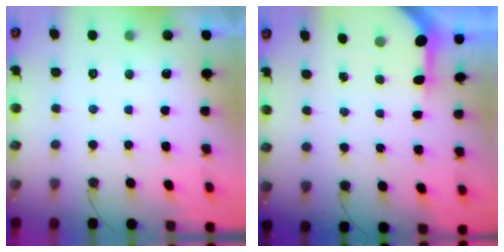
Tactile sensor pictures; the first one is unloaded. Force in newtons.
{"total": 3.5, "press": 3.4, "slide": 0.4}